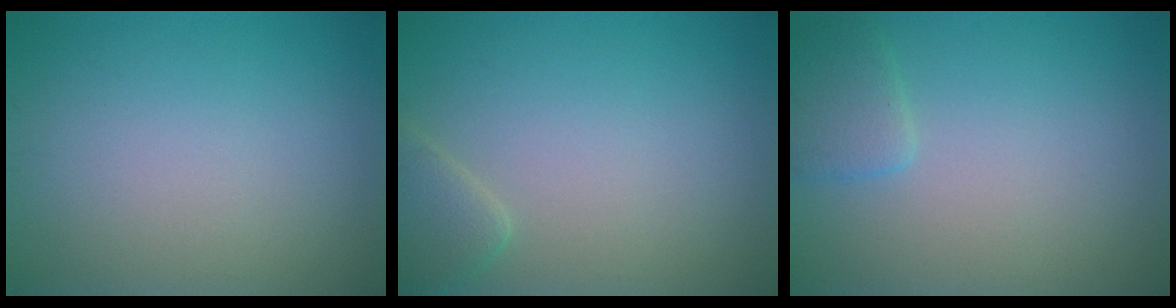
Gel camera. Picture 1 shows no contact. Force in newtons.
{"total": 2.2, "press": 2.2, "slide": 0.1}
{"total": 1.8, "press": 1.8, "slide": 0.2}